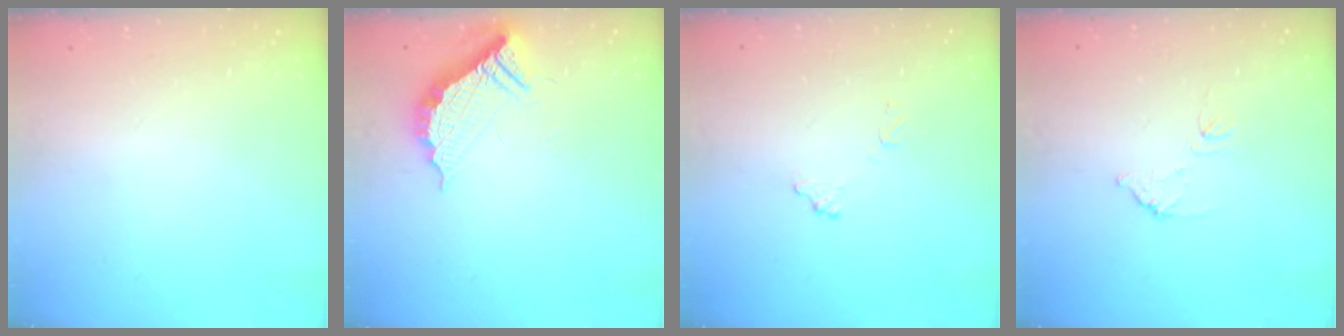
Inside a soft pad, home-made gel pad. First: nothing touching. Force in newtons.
{"total": 11.4, "press": 11.3, "slide": 0.9}
{"total": 6.4, "press": 6.4, "slide": 0.3}
{"total": 7.0, "press": 7.0, "slide": 0.3}